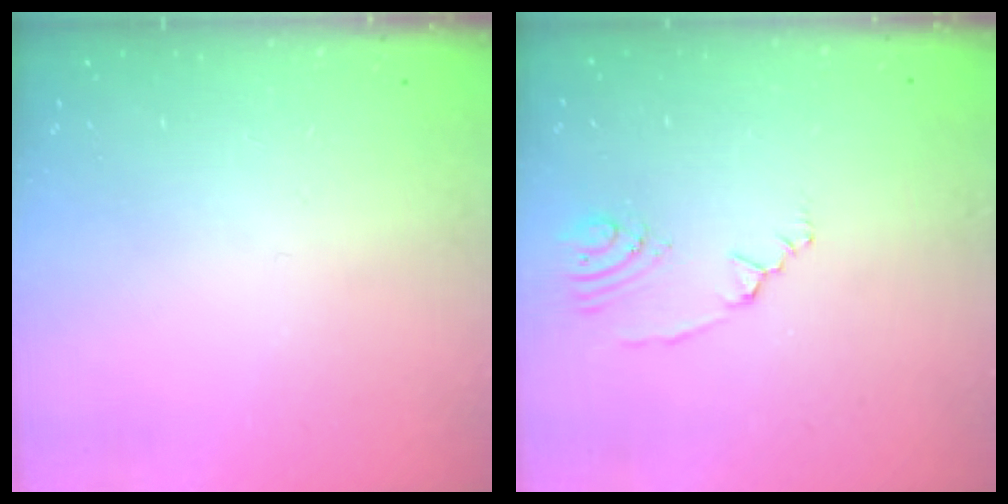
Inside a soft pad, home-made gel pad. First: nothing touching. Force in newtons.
{"total": 2.5, "press": 2.1, "slide": 1.3}